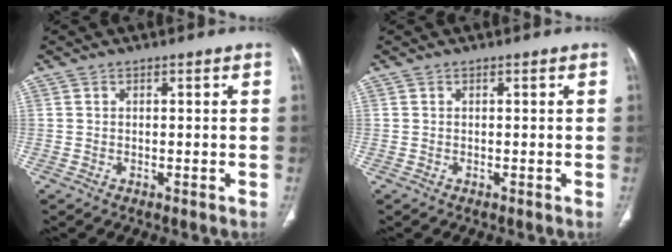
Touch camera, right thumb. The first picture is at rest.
{"total": 0.0}